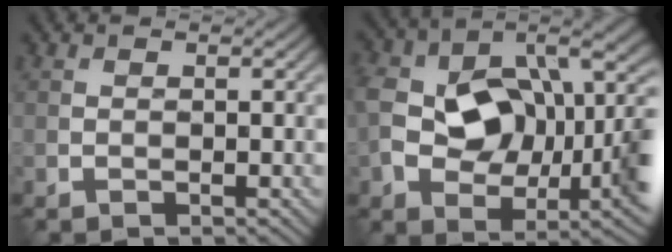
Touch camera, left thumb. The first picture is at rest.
{"total": 15.4, "force": [-0.1, 10.6, 11.2], "torque": [-0.203, -0.020, 0.008]}